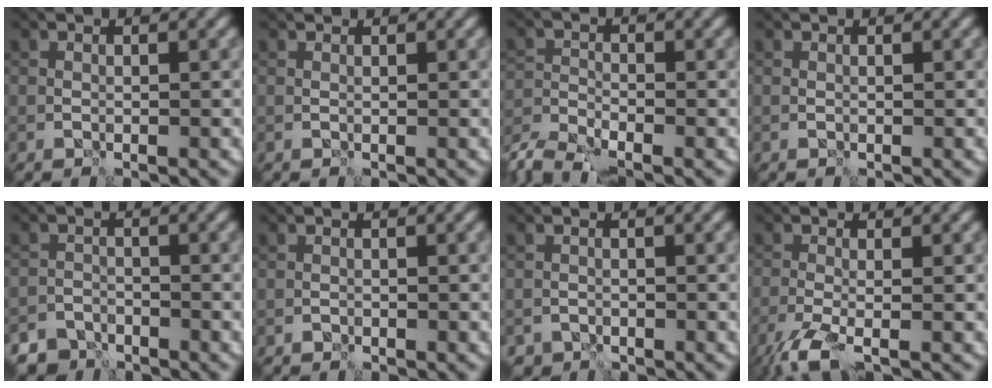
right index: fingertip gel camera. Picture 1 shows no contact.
{"total": 0.5, "force": [0.4, 0.2, 0.2], "torque": [-0.005, 0.001, 0.005]}
{"total": 5.2, "force": [-4.6, 1.4, 2.1], "torque": [-0.043, -0.018, -0.090]}
{"total": 0.0}
{"total": 4.2, "force": [-3.8, 1.8, 0.2], "torque": [0.013, 0.000, -0.060]}
{"total": 0.5, "force": [-0.5, 0.2, 0.1], "torque": [0.001, 0.000, -0.009]}
{"total": 1.4, "force": [-1.2, 0.7, -0.1], "torque": [-0.001, 0.004, -0.020]}
{"total": 4.0, "force": [-2.4, 0.9, 3.1], "torque": [-0.067, -0.010, -0.055]}